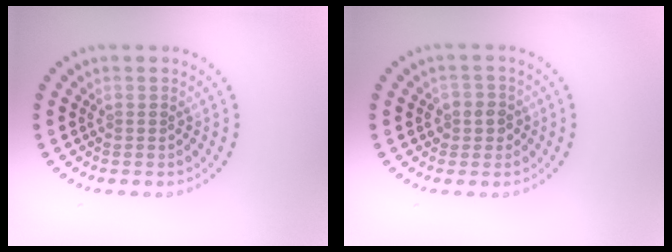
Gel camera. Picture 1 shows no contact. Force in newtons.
{"total": 1.9, "press": 1.8, "slide": 0.7}